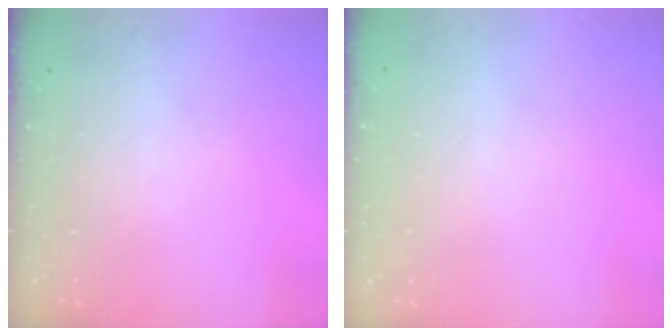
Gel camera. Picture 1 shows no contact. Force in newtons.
{"total": 0.5, "press": 0.5, "slide": 0.1}